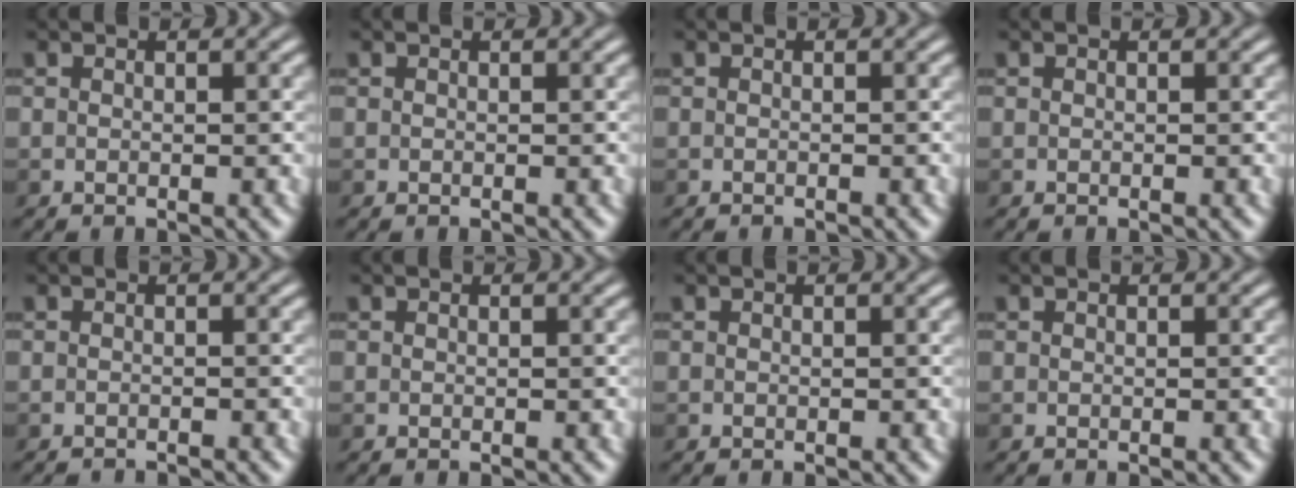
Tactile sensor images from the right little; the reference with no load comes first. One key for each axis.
{"total": 0.0}
{"total": 0.0}
{"total": 0.0}
{"total": 0.7, "fx": -0.6, "fy": -0.2, "fz": 0.0, "tx": 0.002, "ty": -0.002, "tz": -0.013}
{"total": 0.0}
{"total": 0.0}
{"total": 0.0}